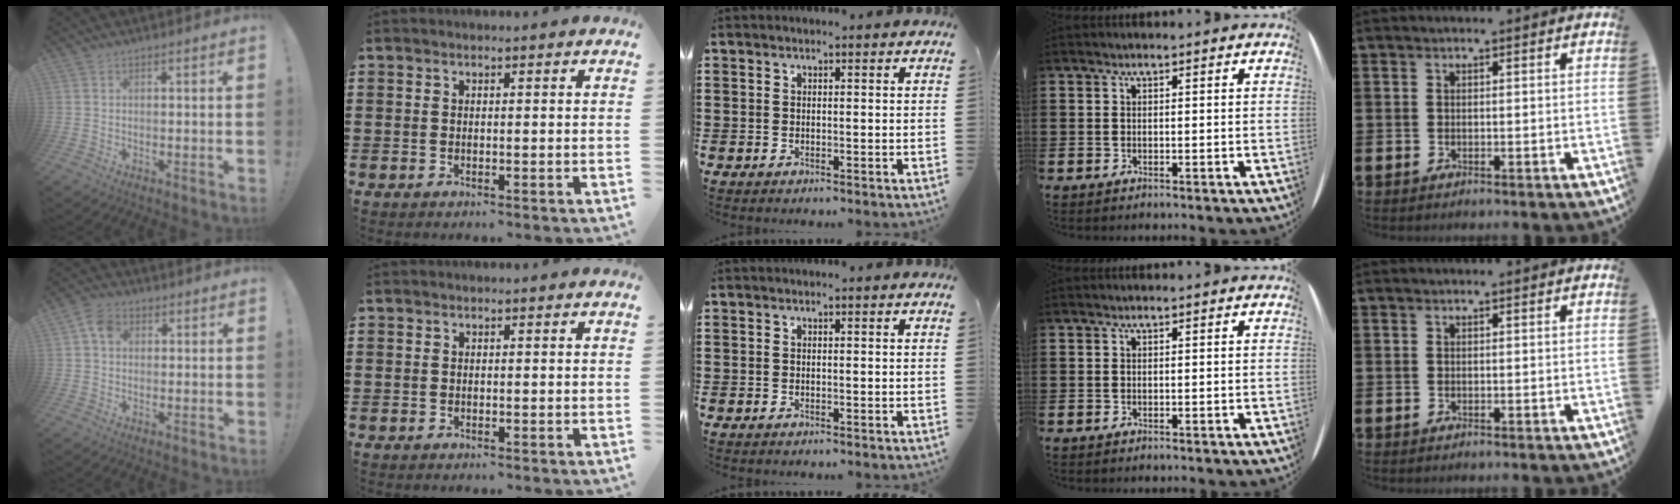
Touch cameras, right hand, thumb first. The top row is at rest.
{"thumb": {"total": 5.7, "force": [1.4, 4.2, 3.5], "torque": [-0.056, 0.005, 0.027]}}